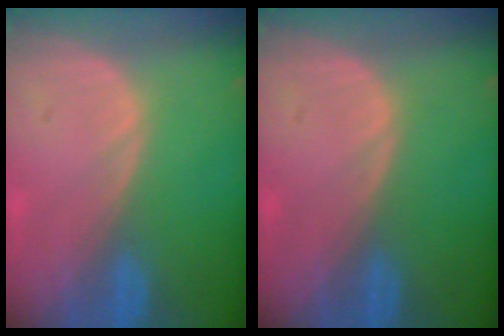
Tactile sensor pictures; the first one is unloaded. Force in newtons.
{"total": 0.0}